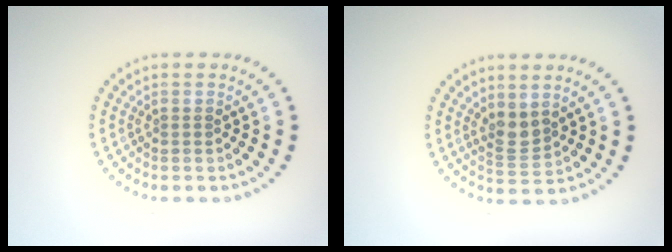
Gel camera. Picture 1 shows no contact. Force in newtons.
{"total": 2.2, "press": 1.8, "slide": 1.2}